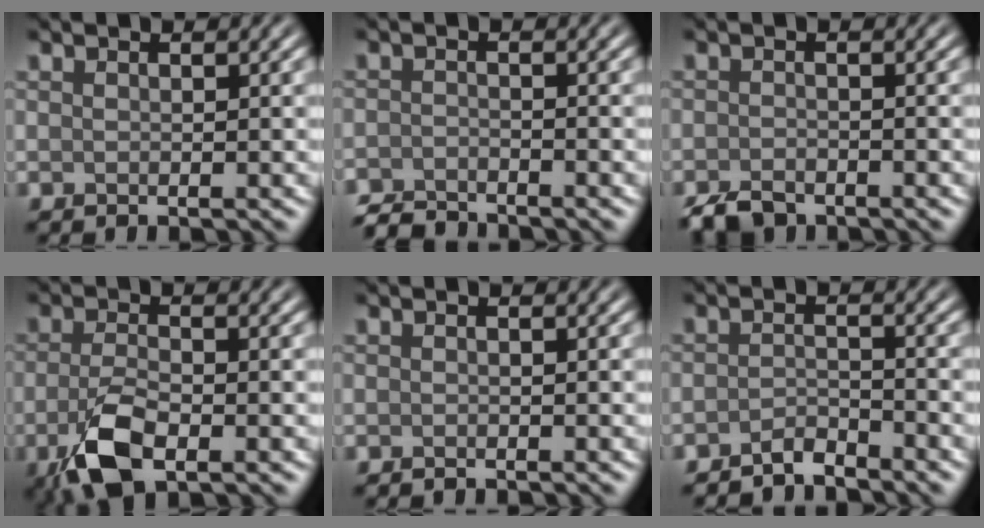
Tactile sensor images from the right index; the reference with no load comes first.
{"total": 2.9, "force": [-2.9, 0.5, 0.5], "torque": [-0.008, -0.005, -0.060]}
{"total": 2.5, "force": [-2.1, 1.1, 0.9], "torque": [-0.016, -0.002, -0.042]}
{"total": 5.2, "force": [-2.1, 2.3, 4.2], "torque": [-0.097, -0.010, -0.044]}
{"total": 0.8, "force": [-0.8, 0.0, 0.2], "torque": [-0.001, -0.003, -0.014]}
{"total": 2.3, "force": [-2.2, 0.3, 0.7], "torque": [-0.010, 0.005, -0.044]}